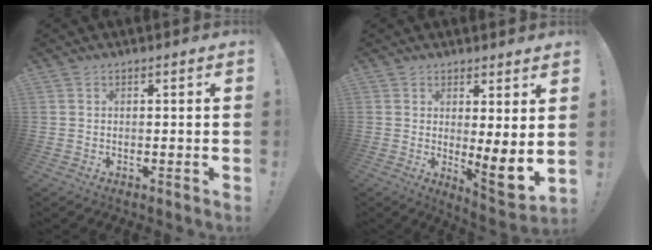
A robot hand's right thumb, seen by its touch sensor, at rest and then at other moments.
{"total": 6.7, "force": [1.5, 0.6, 6.5], "torque": [-0.073, -0.050, 0.027]}